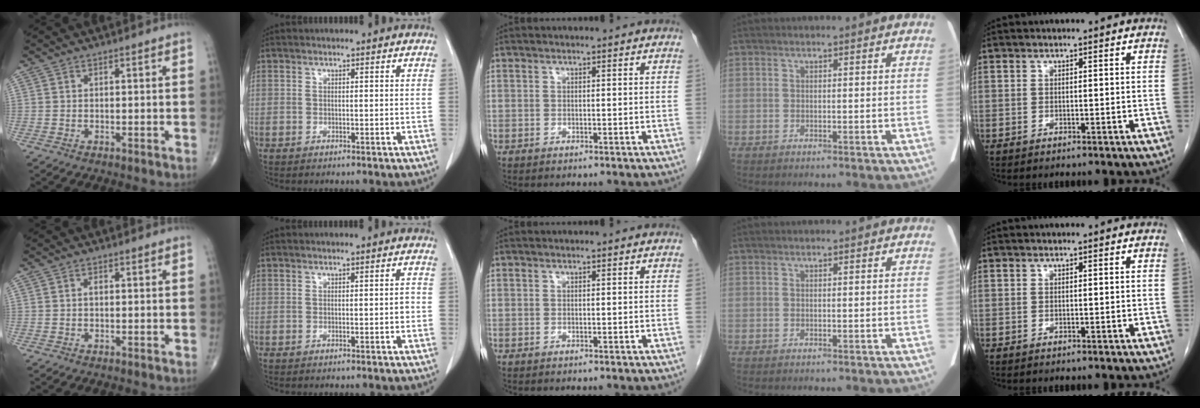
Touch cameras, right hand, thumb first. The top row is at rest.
{"thumb": {"total": 0.9, "force": [0.0, 0.6, 0.8], "torque": [-0.007, 0.004, -0.001]}, "index": {"total": 1.1, "force": [-0.4, 0.1, 1.0], "torque": [-0.009, 0.002, -0.005]}}